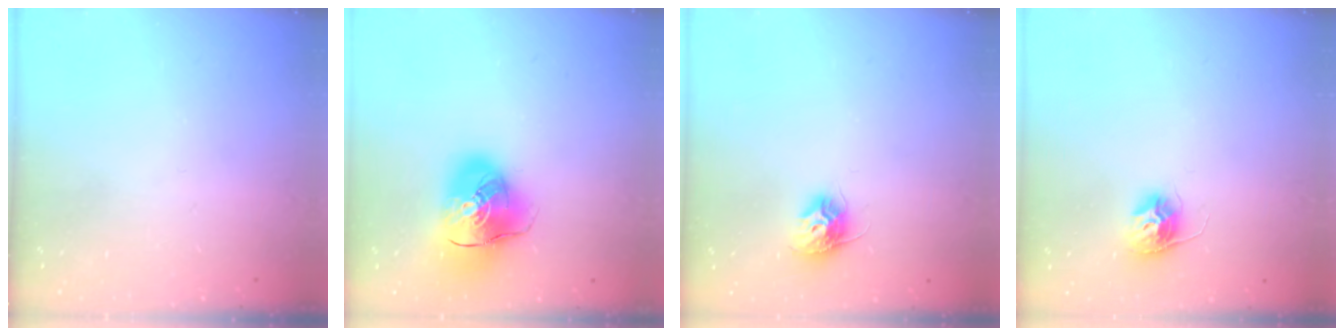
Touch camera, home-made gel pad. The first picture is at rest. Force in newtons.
{"total": 14.9, "press": 14.7, "slide": 2.5}
{"total": 9.4, "press": 9.4, "slide": 0.2}
{"total": 10.3, "press": 10.3, "slide": 0.6}